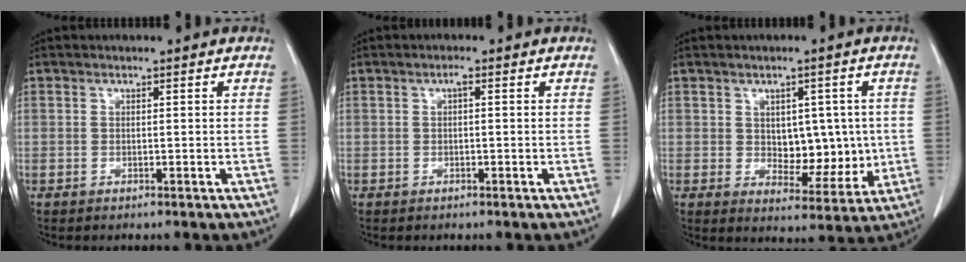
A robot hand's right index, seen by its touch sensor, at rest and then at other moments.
{"total": 0.9, "force": [0.2, 0.2, 0.8], "torque": [-0.015, 0.003, 0.002]}
{"total": 7.9, "force": [0.5, 4.8, 6.2], "torque": [-0.072, 0.004, 0.023]}